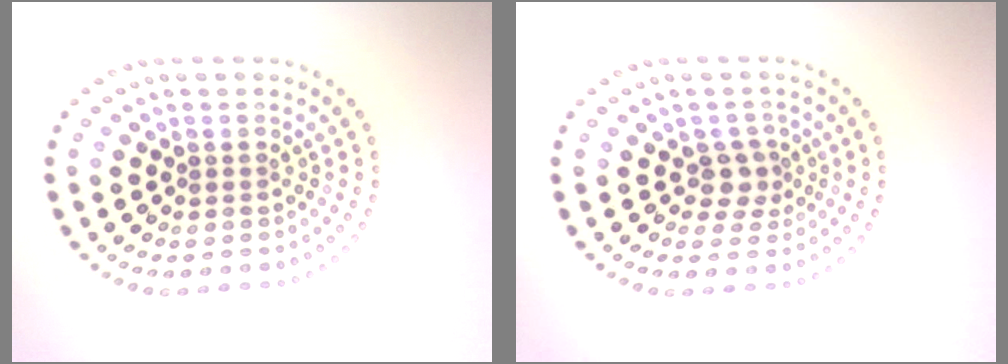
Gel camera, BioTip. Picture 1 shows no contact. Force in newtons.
{"total": 2.3, "press": 1.7, "slide": 1.5}